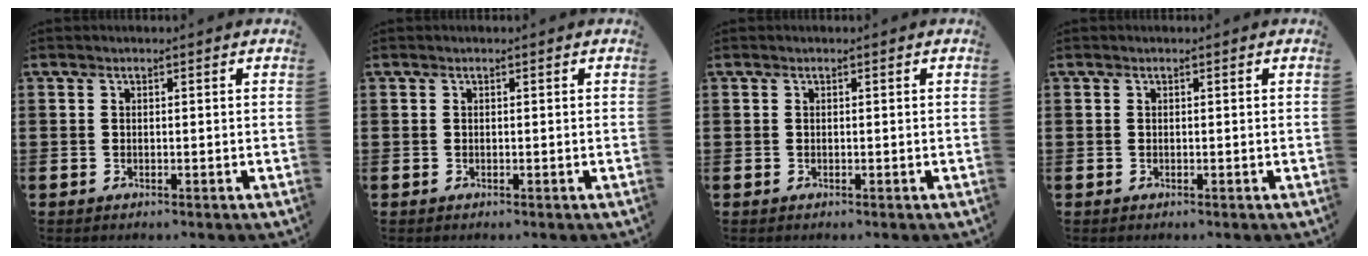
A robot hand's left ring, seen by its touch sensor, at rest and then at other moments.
{"total": 0.0}
{"total": 0.0}
{"total": 0.0}